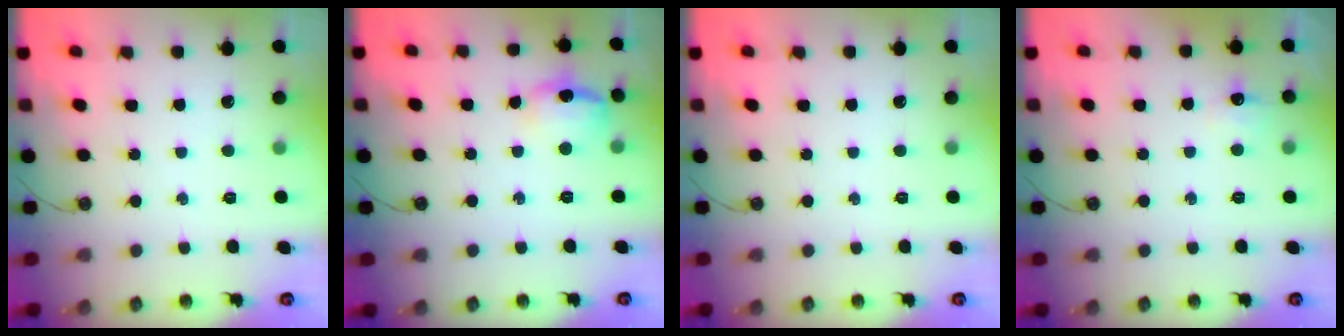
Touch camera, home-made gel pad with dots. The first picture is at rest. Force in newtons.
{"total": 11.7, "press": 11.6, "slide": 1.0}
{"total": 0.0}
{"total": 5.9, "press": 5.8, "slide": 1.2}